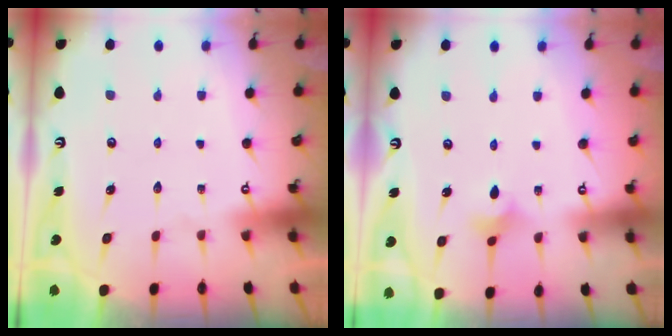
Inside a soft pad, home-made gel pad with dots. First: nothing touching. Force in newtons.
{"total": 3.3, "press": 3.2, "slide": 0.8}